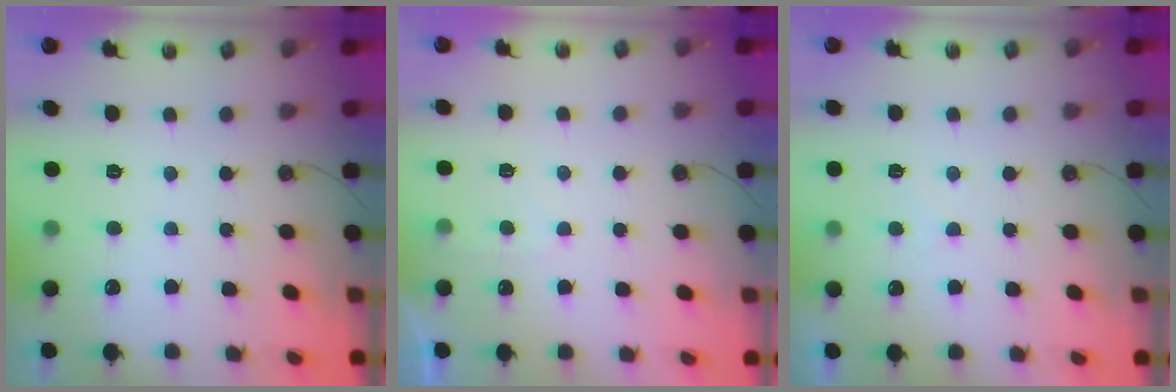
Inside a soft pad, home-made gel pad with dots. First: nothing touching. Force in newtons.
{"total": 3.6, "press": 3.5, "slide": 0.4}
{"total": 3.5, "press": 3.4, "slide": 0.5}